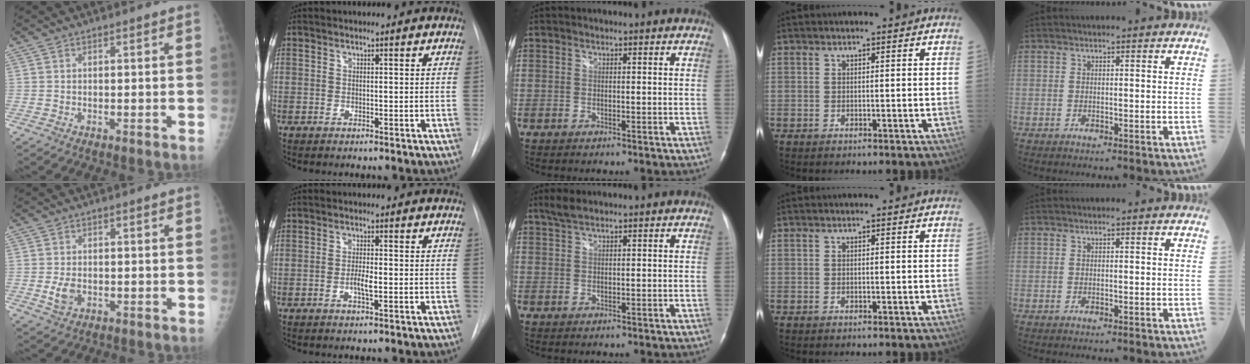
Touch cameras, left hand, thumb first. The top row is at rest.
{"thumb": {"total": 3.3, "force": [-0.6, 2.2, 2.4], "torque": [-0.047, -0.003, -0.007]}, "index": {"total": 2.5, "force": [-0.7, 0.4, 2.3], "torque": [-0.044, 0.000, -0.014]}, "middle": {"total": 2.2, "force": [1.8, 0.3, 1.2], "torque": [-0.032, 0.009, 0.039]}}